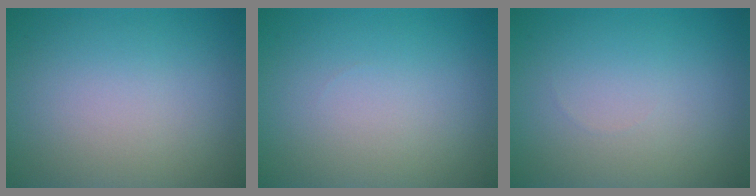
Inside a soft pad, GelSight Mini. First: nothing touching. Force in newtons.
{"total": 0.0}
{"total": 0.0}